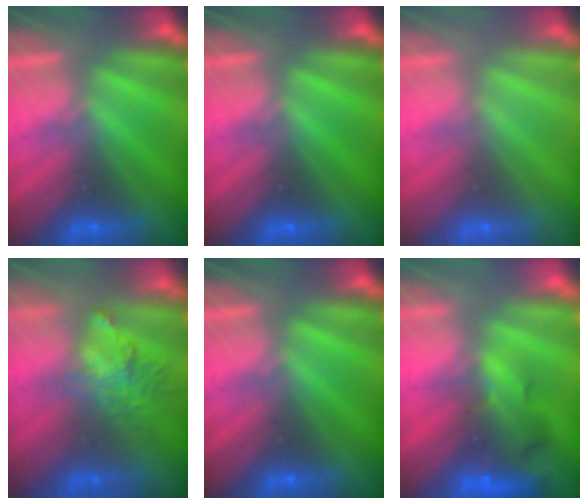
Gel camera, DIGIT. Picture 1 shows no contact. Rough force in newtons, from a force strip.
{"total": 0.0}
{"total": 3.4}
{"total": 3.7}
{"total": 0.0}
{"total": 7.3}